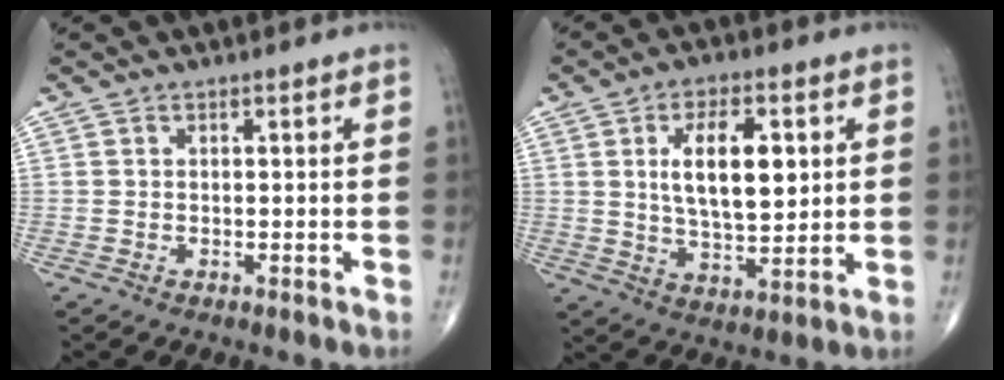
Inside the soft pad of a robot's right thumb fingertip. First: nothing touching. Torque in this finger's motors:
{"motor_torque": [0.15, 0.15, 0.43, 0.21, 0.11]}